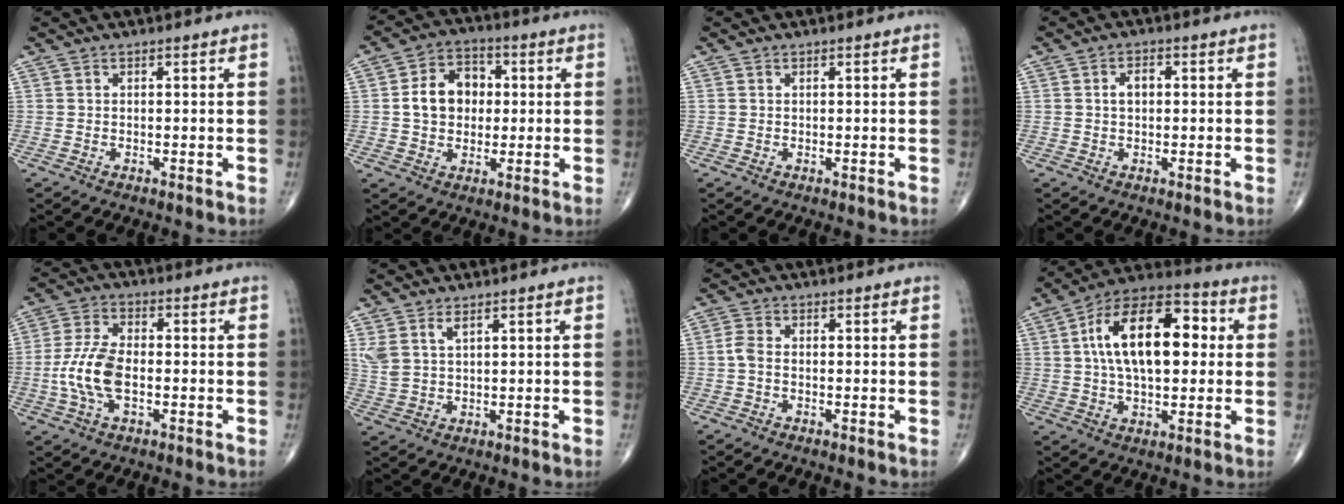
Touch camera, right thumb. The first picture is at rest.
{"total": 9.7, "force": [0.7, 7.5, 6.1], "torque": [-0.075, 0.017, 0.004]}
{"total": 0.0}
{"total": 3.3, "force": [0.3, 1.9, 2.7], "torque": [-0.049, 0.010, 0.004]}
{"total": 9.4, "force": [-1.7, 4.7, 8.0], "torque": [-0.177, 0.016, -0.036]}
{"total": 4.2, "force": [2.4, 1.6, 3.0], "torque": [-0.068, -0.009, 0.060]}
{"total": 2.2, "force": [-0.4, 1.3, 1.7], "torque": [-0.040, 0.004, -0.014]}
{"total": 19.2, "force": [2.8, 10.0, 16.1], "torque": [-0.251, 0.028, 0.037]}